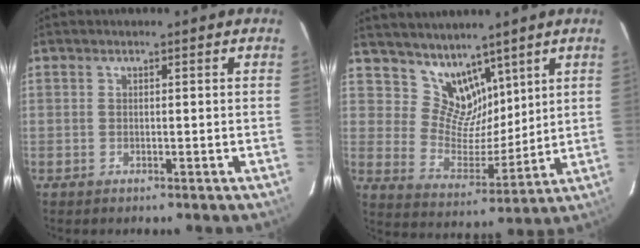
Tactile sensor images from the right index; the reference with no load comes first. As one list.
[{"total": 9.9, "force": [7.5, 5.9, 2.7], "torque": [-0.041, 0.000, 0.148]}]